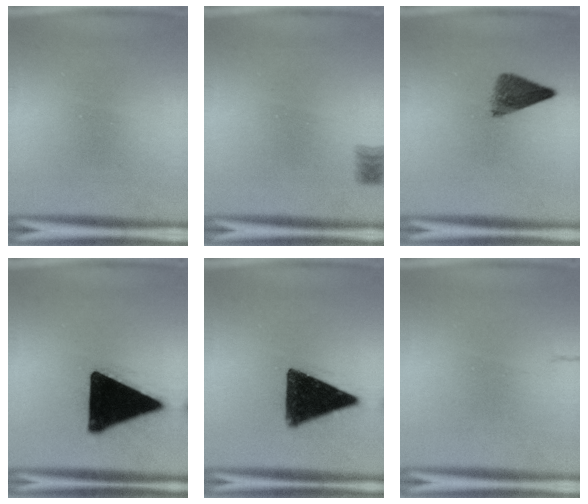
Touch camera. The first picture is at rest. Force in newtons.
{"total": 2.1}
{"total": 4.8}
{"total": 20.3}
{"total": 12.9}
{"total": 1.6}